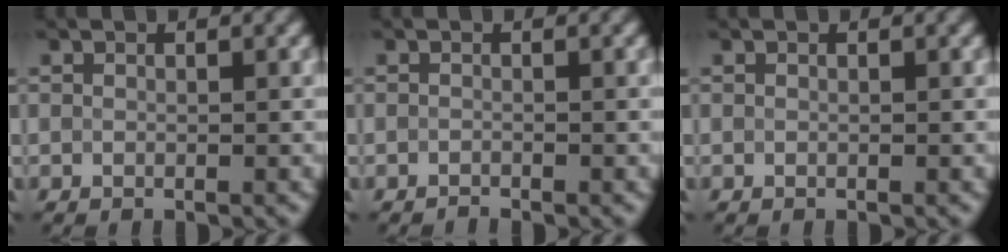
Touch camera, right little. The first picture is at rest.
{"total": 0.5, "force": [-0.5, -0.1, 0.0], "torque": [0.001, 0.002, -0.010]}
{"total": 0.0}